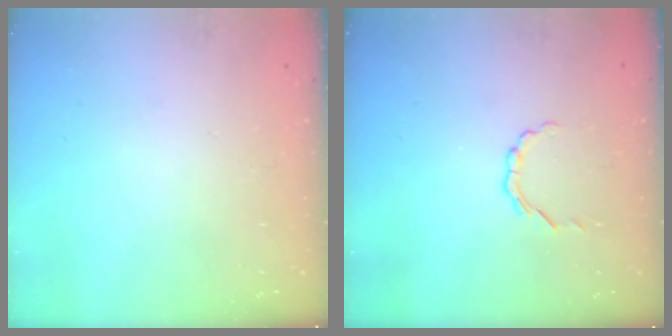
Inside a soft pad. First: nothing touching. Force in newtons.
{"total": 2.4, "press": 2.2, "slide": 0.8}